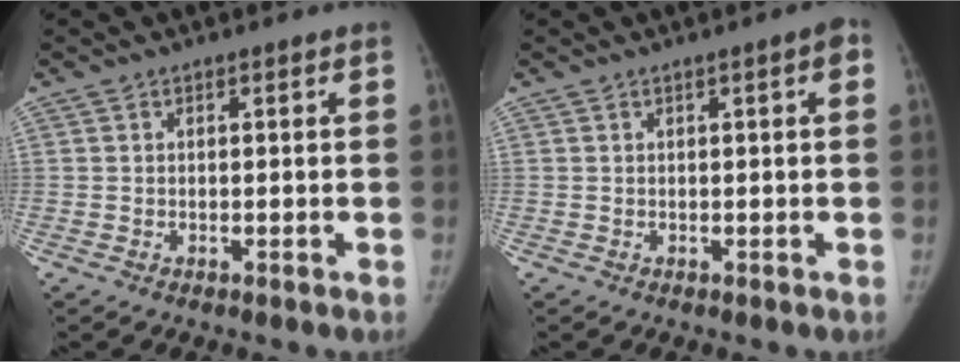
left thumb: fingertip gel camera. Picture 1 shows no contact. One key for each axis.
{"total": 1.8, "fx": 0.3, "fy": 0.4, "fz": 1.7, "tx": -0.024, "ty": 0.006, "tz": 0.002}